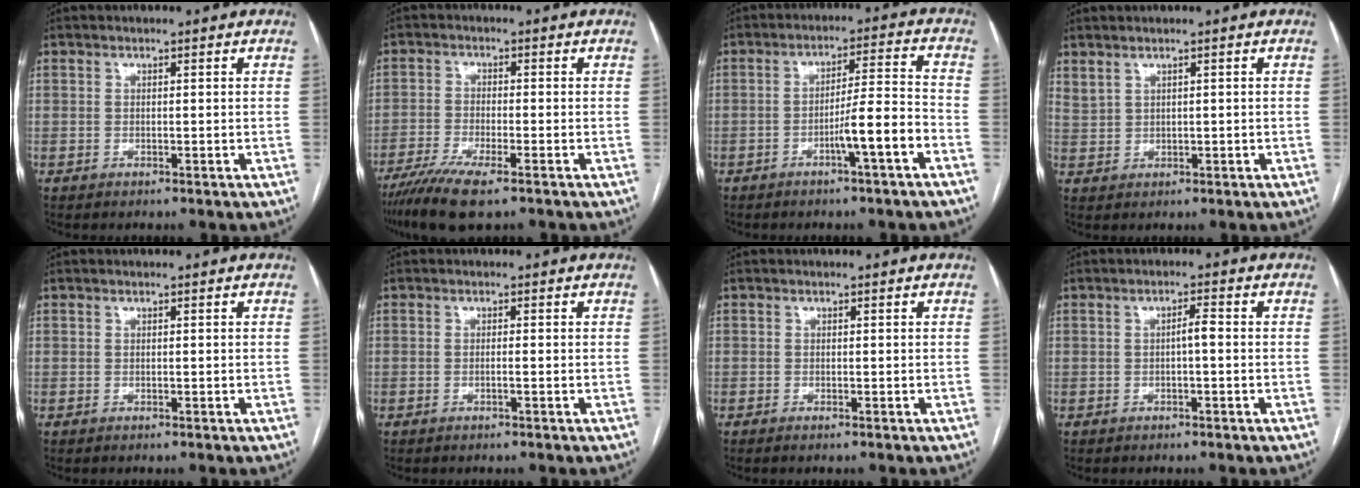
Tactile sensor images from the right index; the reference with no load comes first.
{"total": 8.6, "force": [-6.2, 1.0, 5.9], "torque": [-0.104, -0.019, -0.106]}
{"total": 7.3, "force": [-3.5, -0.3, 6.4], "torque": [-0.100, 0.013, -0.055]}
{"total": 2.1, "force": [1.7, 0.8, 1.0], "torque": [-0.025, 0.005, 0.044]}
{"total": 0.0}
{"total": 0.6, "force": [-0.3, -0.1, 0.6], "torque": [-0.010, 0.001, -0.005]}
{"total": 0.6, "force": [-0.4, -0.2, 0.3], "torque": [-0.007, -0.001, -0.009]}
{"total": 1.8, "force": [-0.3, 0.2, 1.8], "torque": [-0.028, 0.004, -0.004]}